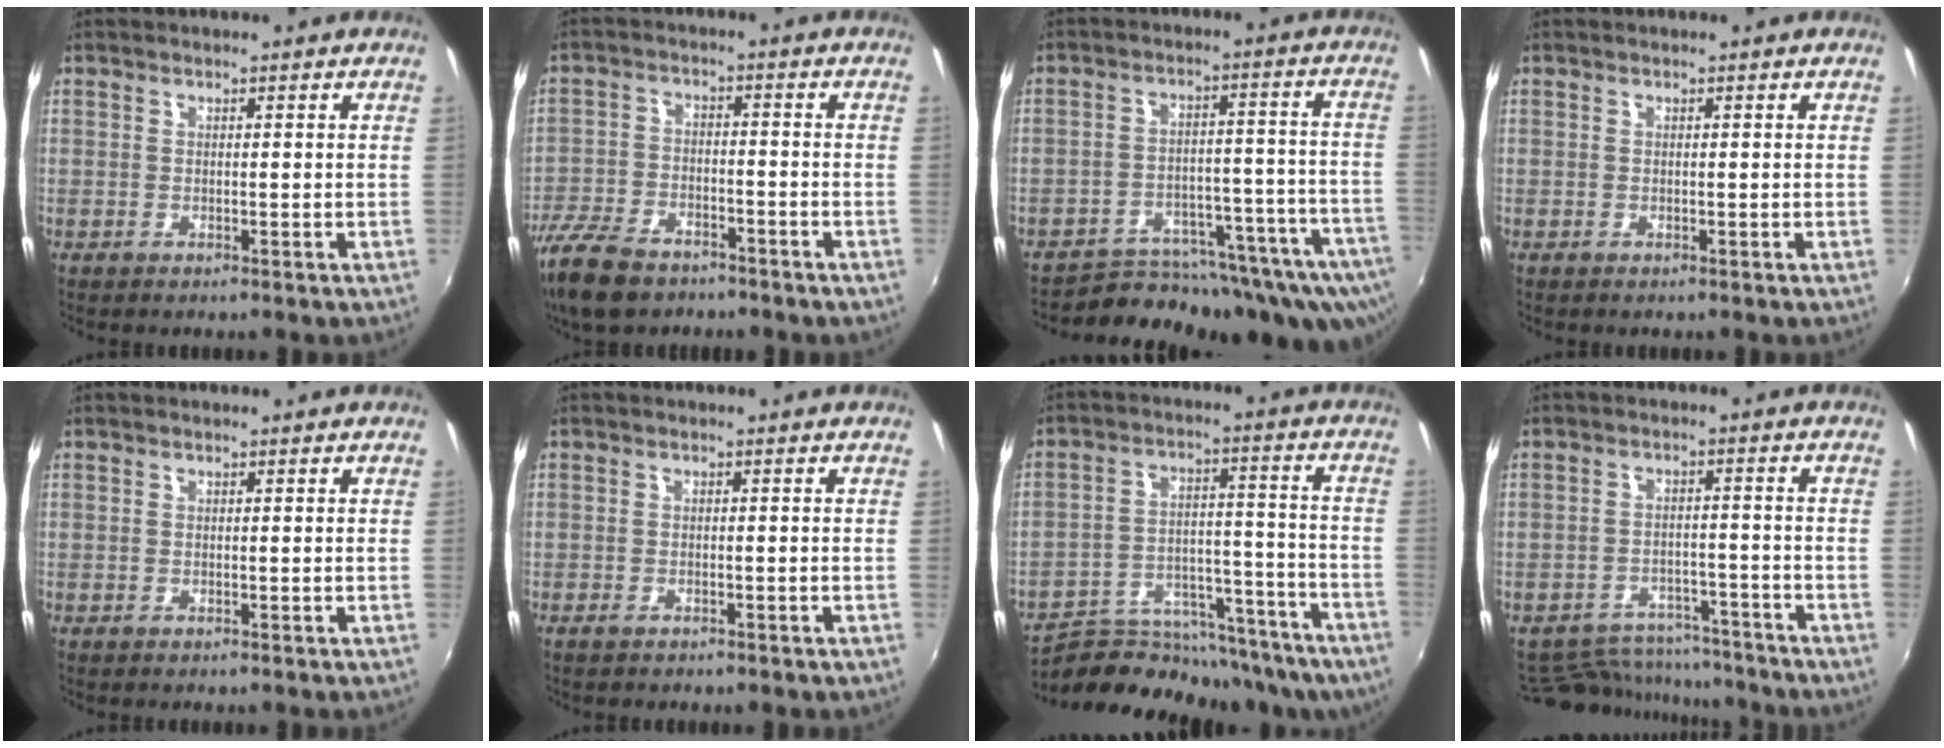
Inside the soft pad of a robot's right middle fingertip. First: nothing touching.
{"total": 12.4, "force": [-9.0, 5.9, 6.1], "torque": [-0.157, -0.020, -0.165]}
{"total": 23.5, "force": [-19.2, 8.6, 10.5], "torque": [-0.133, -0.003, -0.236]}
{"total": 0.0}
{"total": 0.0}
{"total": 1.6, "force": [-1.2, 0.8, 0.7], "torque": [-0.014, -0.002, -0.018]}
{"total": 22.9, "force": [-19.4, 7.2, 9.8], "torque": [-0.165, -0.011, -0.264]}
{"total": 12.2, "force": [-10.8, 4.9, 2.7], "torque": [-0.069, 0.021, -0.143]}